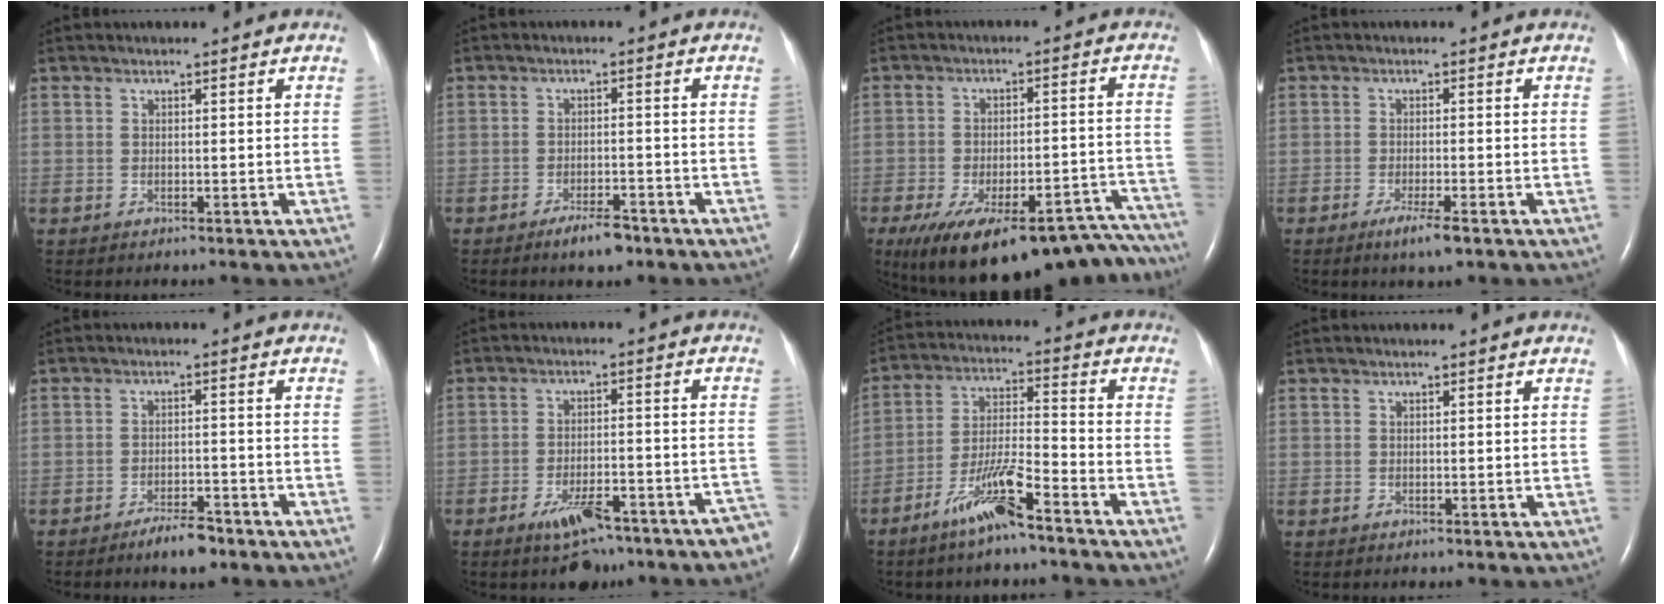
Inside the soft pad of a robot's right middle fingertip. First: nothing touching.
{"total": 4.0, "force": [-3.0, 1.1, 2.4], "torque": [-0.047, -0.001, -0.047]}
{"total": 26.0, "force": [-21.9, 6.5, 12.3], "torque": [-0.141, 0.000, -0.288]}
{"total": 3.7, "force": [-2.2, 0.1, 2.9], "torque": [-0.056, -0.010, -0.039]}
{"total": 4.4, "force": [-3.5, 1.1, 2.5], "torque": [-0.047, 0.000, -0.056]}
{"total": 11.0, "force": [-8.7, 3.2, 5.9], "torque": [-0.063, 0.029, -0.125]}
{"total": 9.5, "force": [-6.6, 0.8, 6.7], "torque": [-0.137, -0.013, -0.128]}
{"total": 0.0}